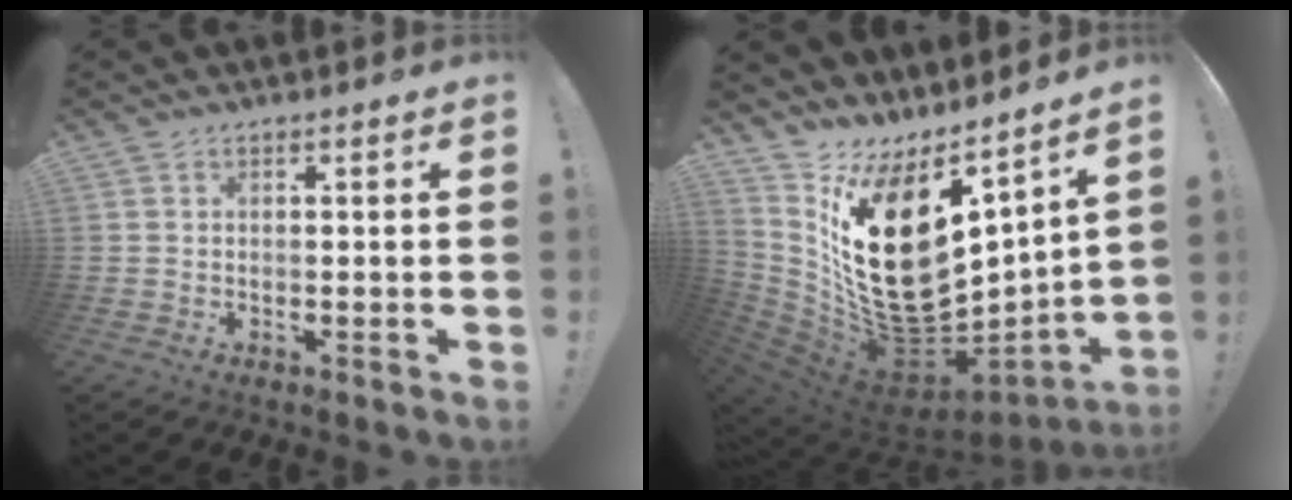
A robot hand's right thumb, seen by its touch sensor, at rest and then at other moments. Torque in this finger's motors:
{"motor_torque": [-0.61, 2.81, 2.11, 0.66, 0.90]}